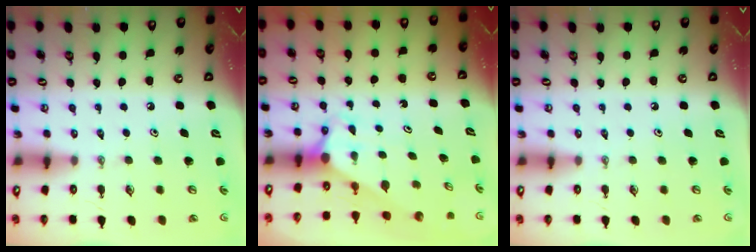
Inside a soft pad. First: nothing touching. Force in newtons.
{"total": 2.9, "press": 2.9, "slide": 0.0}
{"total": 0.0}